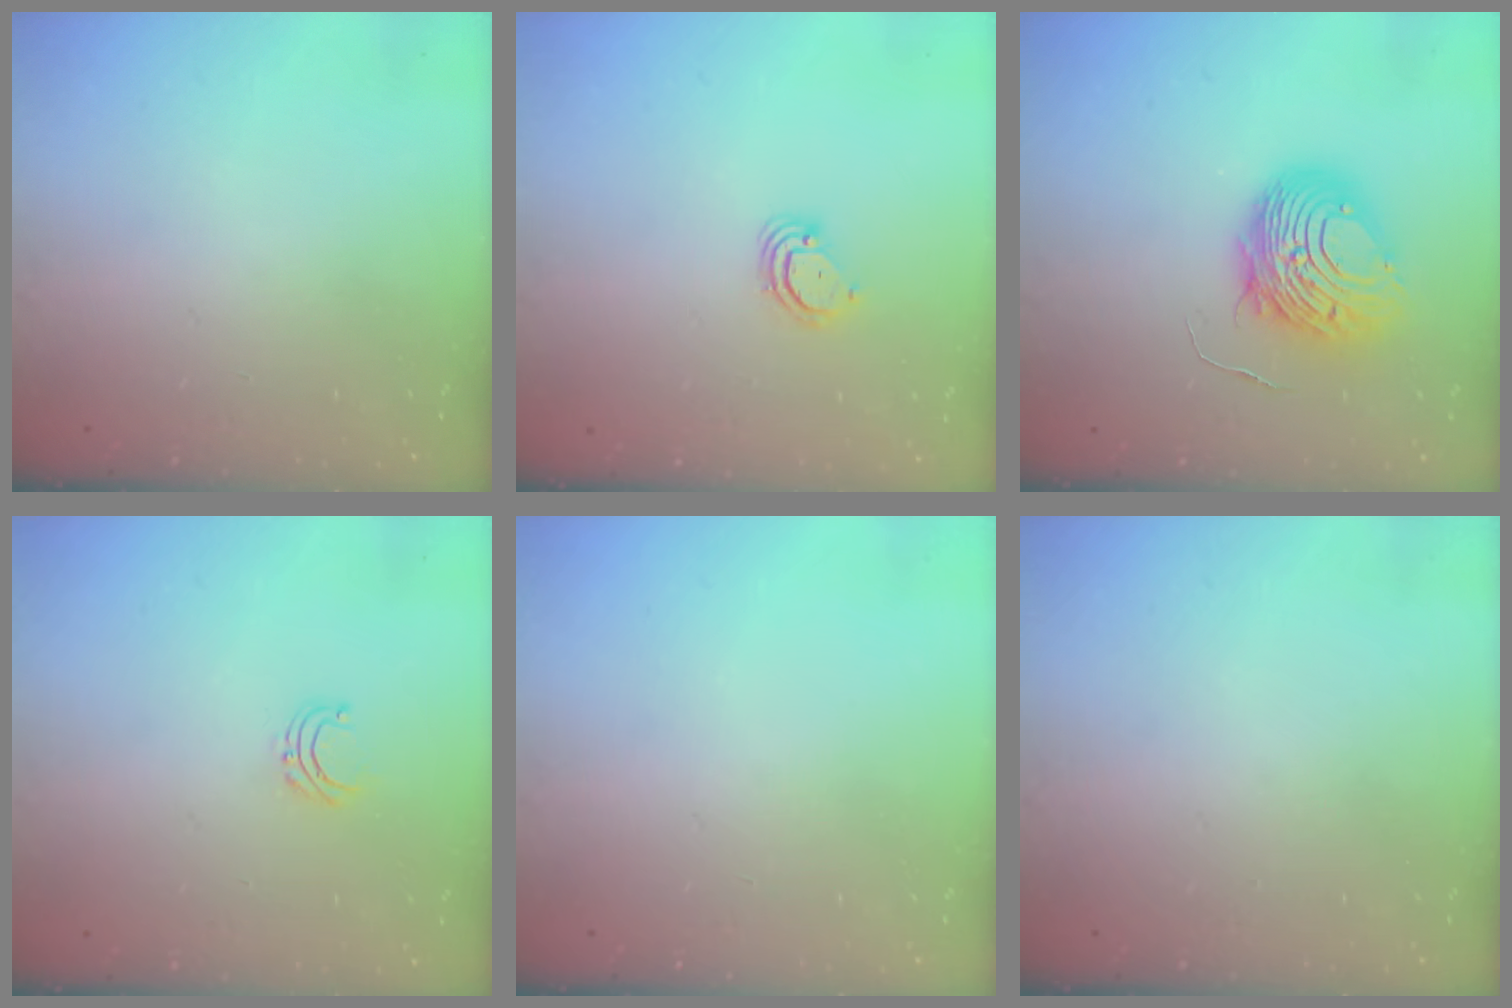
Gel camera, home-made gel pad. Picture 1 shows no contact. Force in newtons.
{"total": 3.6, "press": 3.6, "slide": 0.3}
{"total": 11.0, "press": 11.0, "slide": 0.8}
{"total": 3.7, "press": 3.7, "slide": 0.3}
{"total": 0.0}
{"total": 0.0}